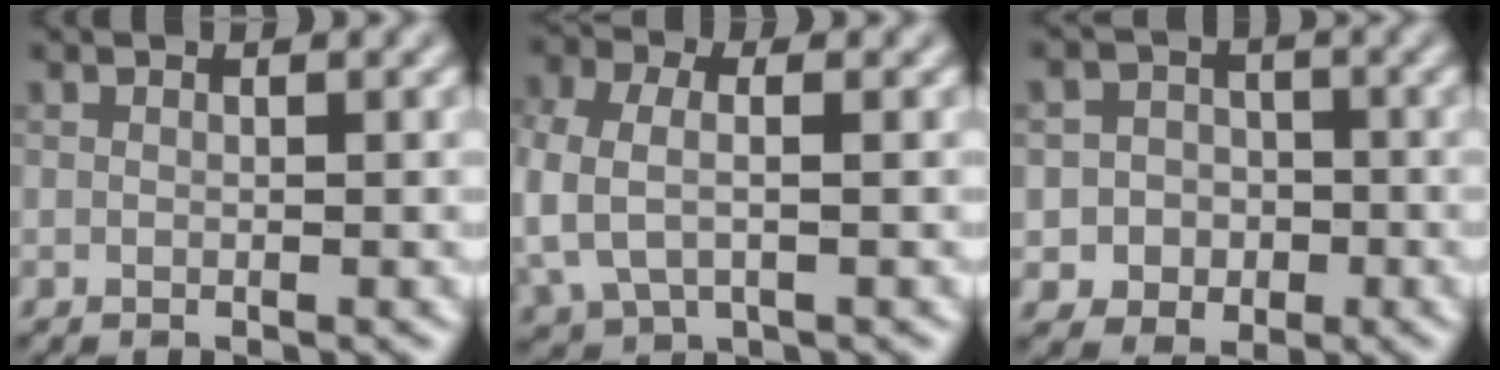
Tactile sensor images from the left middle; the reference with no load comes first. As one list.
[{"total": 4.4, "force": [-0.4, 2.9, 3.3], "torque": [-0.094, -0.004, -0.006]}, {"total": 4.0, "force": [-1.0, 3.8, 1.0], "torque": [0.007, 0.009, -0.036]}]